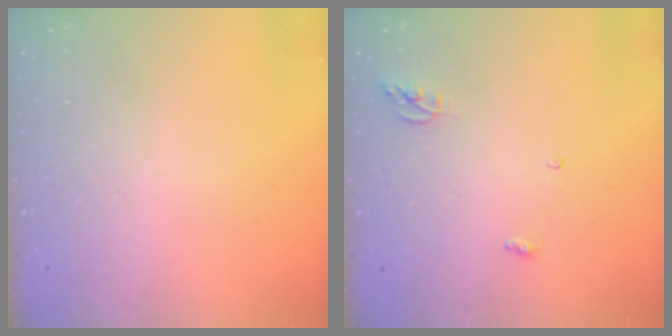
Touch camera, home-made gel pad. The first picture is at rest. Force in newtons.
{"total": 3.8, "press": 3.8, "slide": 0.4}